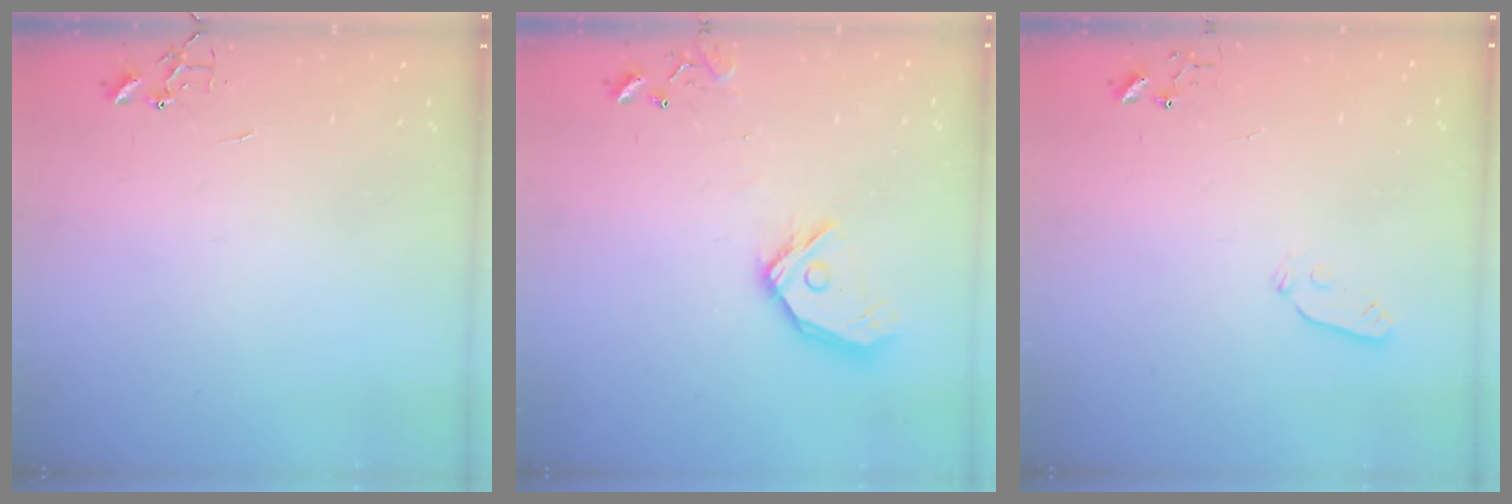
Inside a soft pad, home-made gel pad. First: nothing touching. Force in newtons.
{"total": 14.2, "press": 14.0, "slide": 2.3}
{"total": 3.7, "press": 3.7, "slide": 0.4}